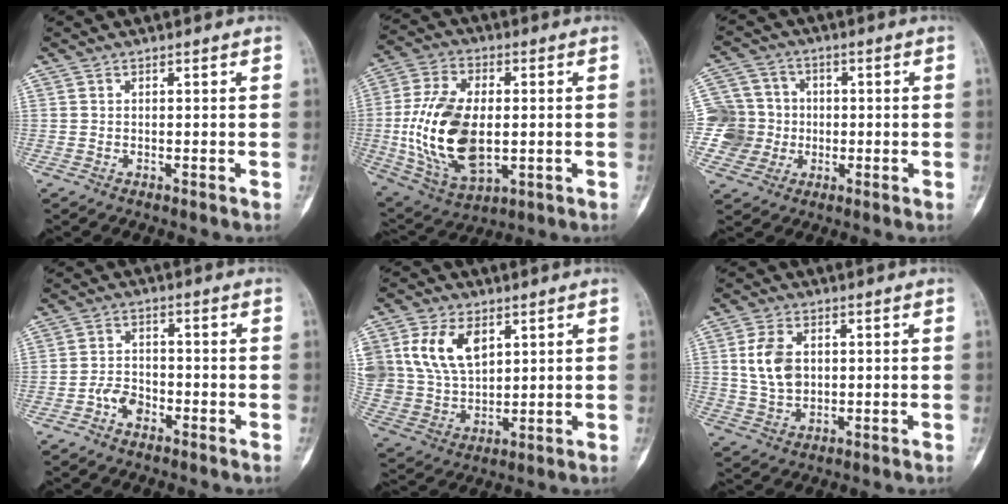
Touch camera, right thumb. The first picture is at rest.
{"total": 19.4, "force": [-0.9, 11.3, 15.8], "torque": [-0.302, -0.002, -0.002]}
{"total": 11.1, "force": [-1.2, 10.7, 2.8], "torque": [-0.032, 0.018, -0.020]}
{"total": 4.0, "force": [-2.2, 2.6, 2.1], "torque": [-0.026, 0.020, -0.044]}
{"total": 13.7, "force": [5.2, 9.1, 8.8], "torque": [-0.154, -0.013, 0.115]}
{"total": 8.1, "force": [1.4, 5.5, 5.8], "torque": [-0.102, -0.002, 0.033]}